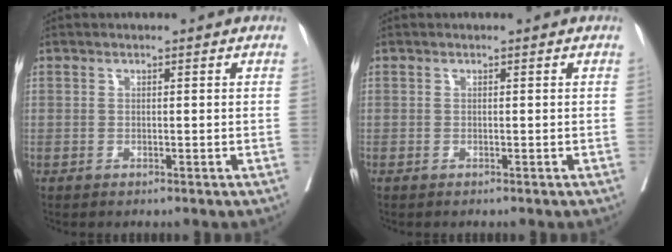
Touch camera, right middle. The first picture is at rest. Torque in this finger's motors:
{"motor_torque": [0.17, 0.11, -0.03, -0.01]}